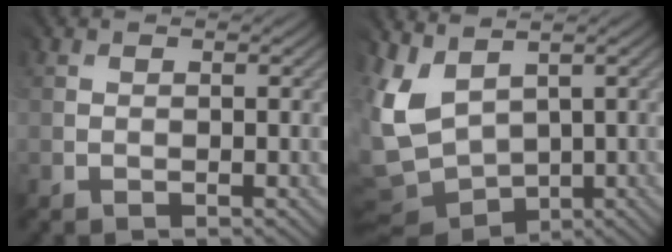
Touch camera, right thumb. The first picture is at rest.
{"total": 7.3, "force": [1.5, 5.0, 5.0], "torque": [-0.171, -0.003, 0.018]}